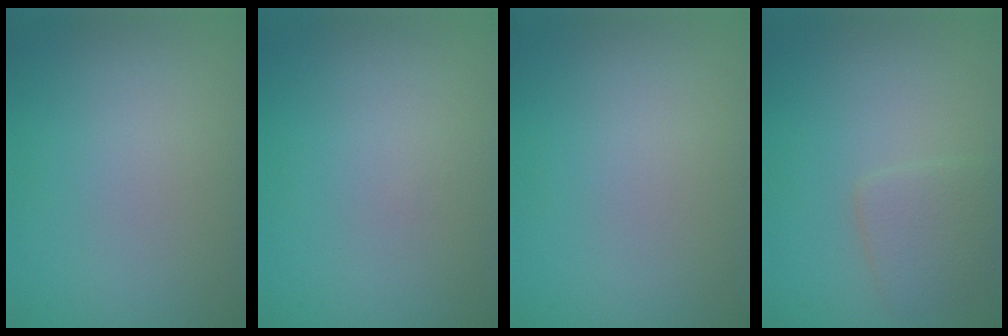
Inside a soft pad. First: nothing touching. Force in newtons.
{"total": 0.0}
{"total": 0.0}
{"total": 2.5, "press": 2.5, "slide": 0.1}